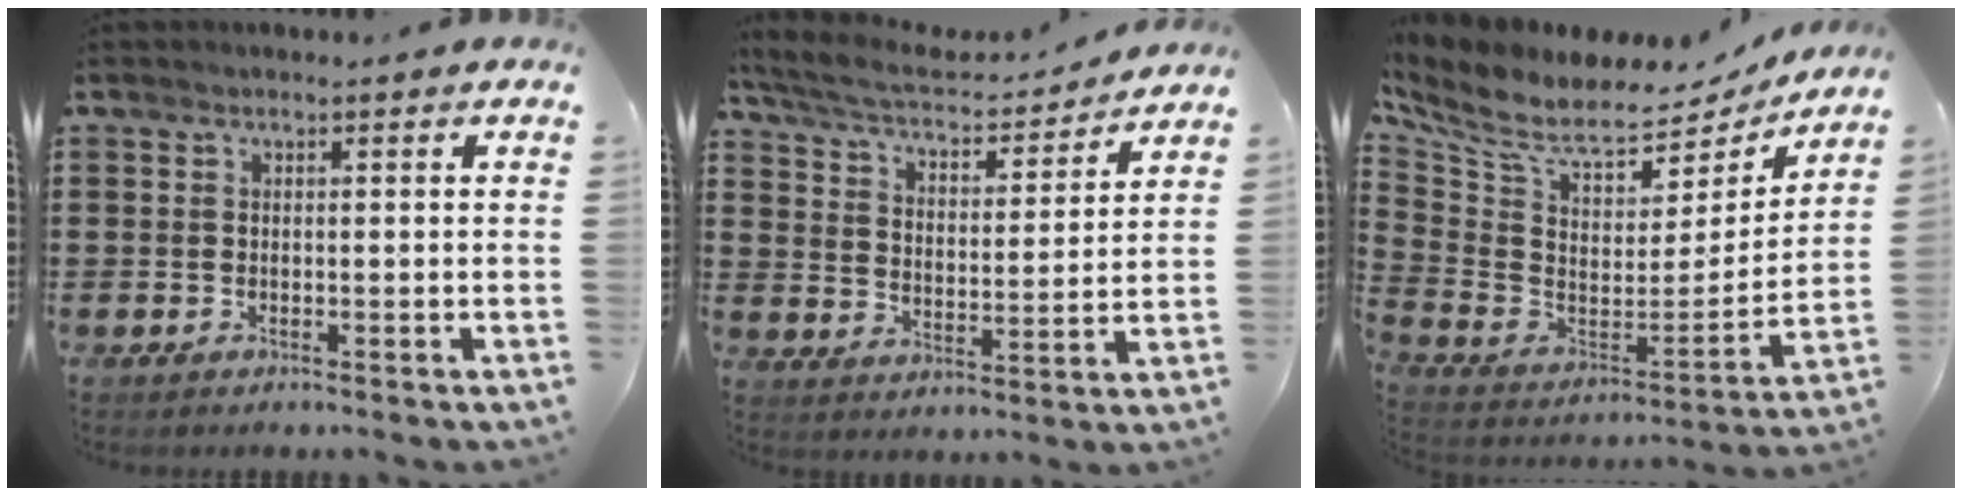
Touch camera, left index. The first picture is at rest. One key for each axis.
{"total": 4.8, "fx": 4.2, "fy": 0.8, "fz": 2.0, "tx": -0.061, "ty": -0.030, "tz": 0.065}
{"total": 7.5, "fx": 6.1, "fy": 2.3, "fz": 3.7, "tx": -0.105, "ty": -0.051, "tz": 0.102}